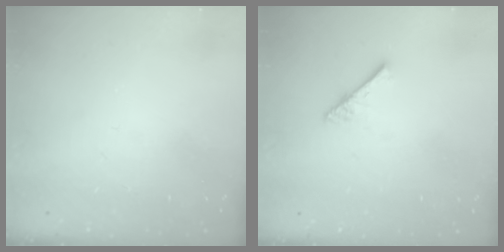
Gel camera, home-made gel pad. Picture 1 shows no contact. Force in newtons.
{"total": 2.9, "press": 2.9, "slide": 0.2}